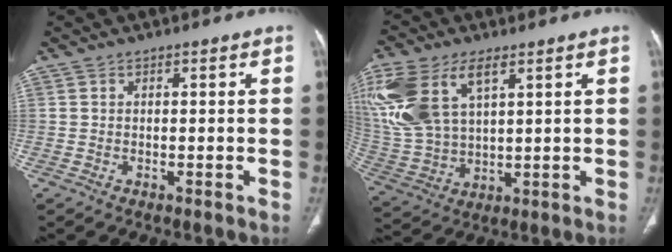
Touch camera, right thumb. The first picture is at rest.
{"total": 19.9, "force": [8.4, 11.0, 14.3], "torque": [-0.336, -0.008, 0.168]}